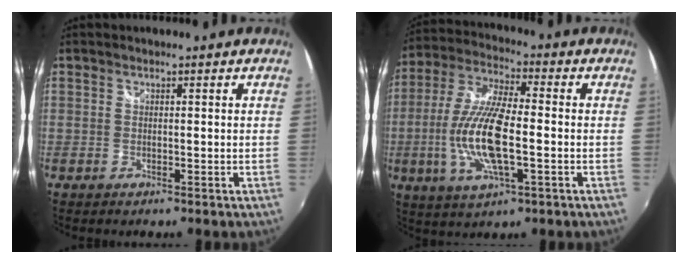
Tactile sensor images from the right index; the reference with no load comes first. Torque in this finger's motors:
{"motor_torque": [1.59, -0.55, 0.53, 0.14]}